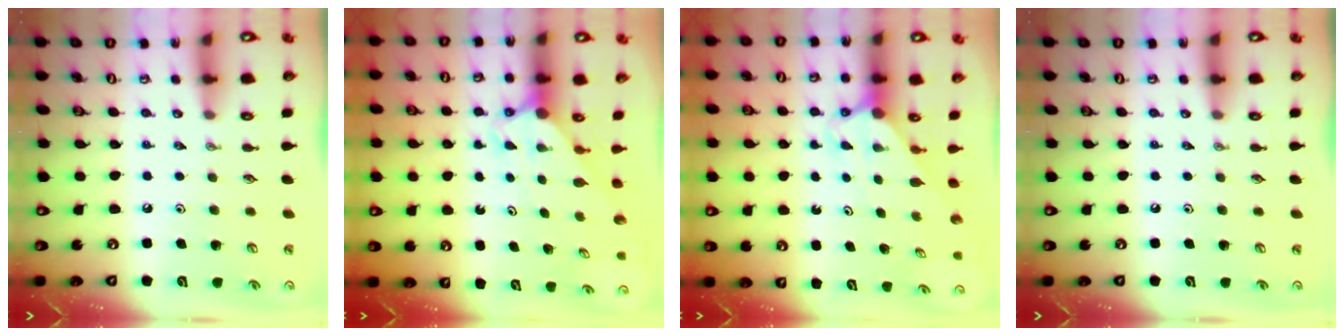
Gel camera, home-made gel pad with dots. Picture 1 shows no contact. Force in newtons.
{"total": 2.7, "press": 2.7, "slide": 0.0}
{"total": 3.0, "press": 3.0, "slide": 0.0}
{"total": 0.0}